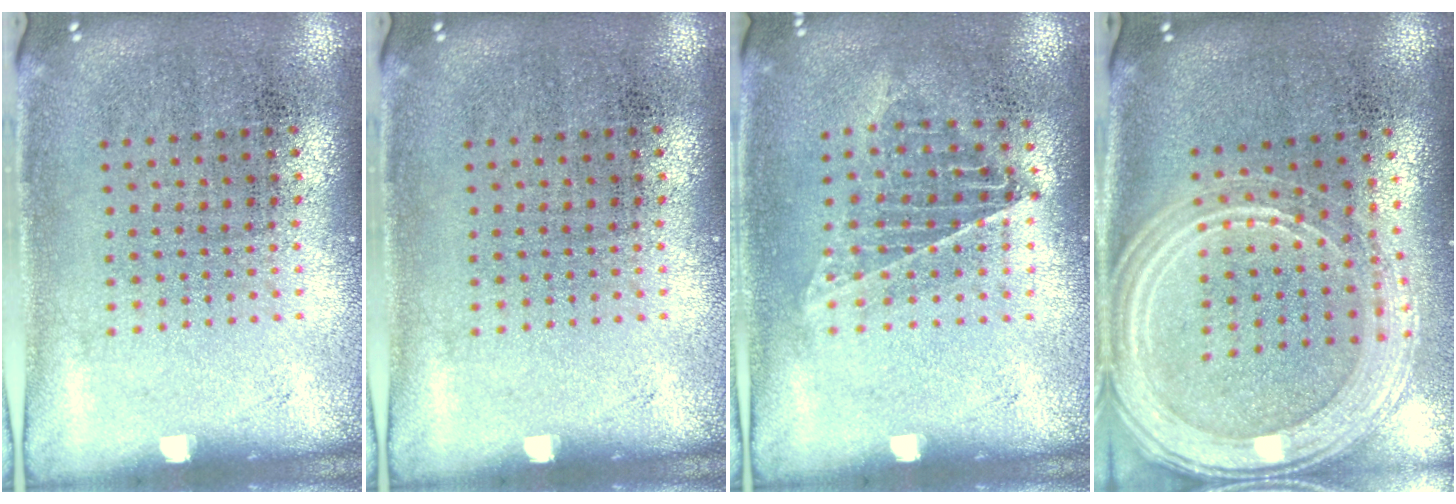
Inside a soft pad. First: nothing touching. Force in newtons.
{"total": 0.0}
{"total": 0.9, "press": 0.9, "slide": 0.1}
{"total": 2.2, "press": 2.0, "slide": 0.8}